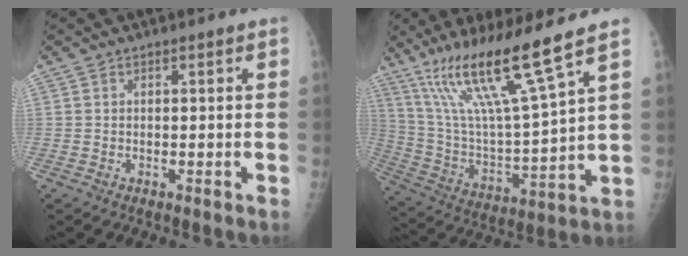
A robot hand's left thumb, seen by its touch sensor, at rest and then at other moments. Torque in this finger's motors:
{"motor_torque": [0.38, 0.01, 1.41, -1.36, 0.26]}